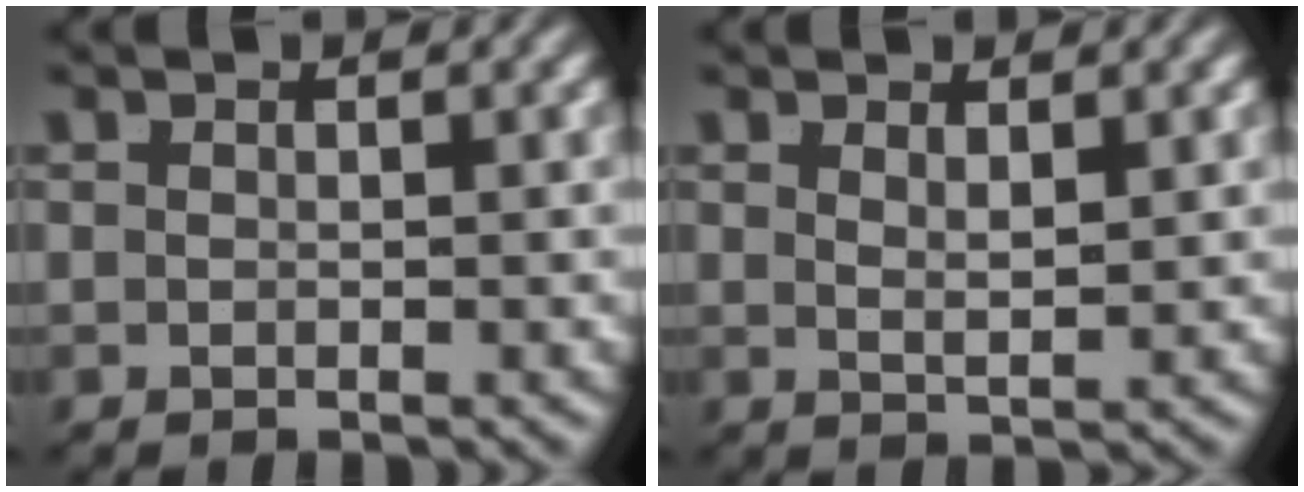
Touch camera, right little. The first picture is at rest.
{"total": 1.5, "force": [1.0, -0.6, 0.9], "torque": [-0.011, -0.011, 0.027]}